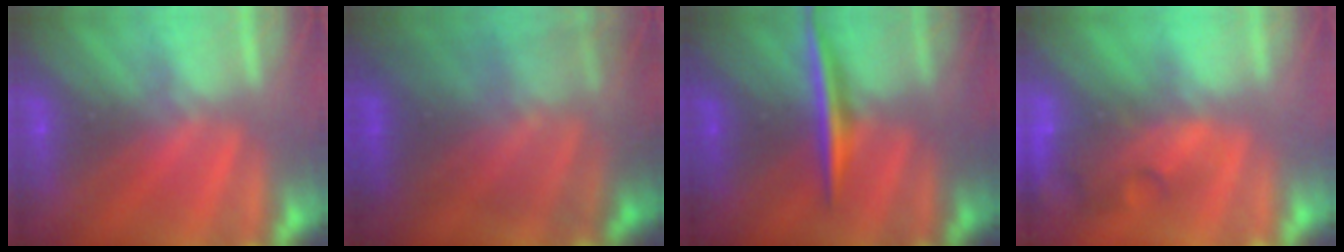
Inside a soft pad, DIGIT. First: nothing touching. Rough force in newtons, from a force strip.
{"total": 7.1}
{"total": 1.7}
{"total": 11.2}